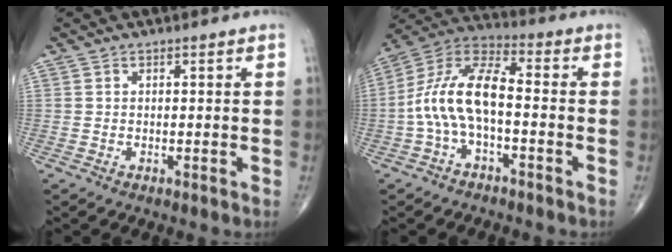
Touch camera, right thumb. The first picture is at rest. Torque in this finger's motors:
{"motor_torque": [0.38, 0.34, 1.22, -0.35, 0.13]}